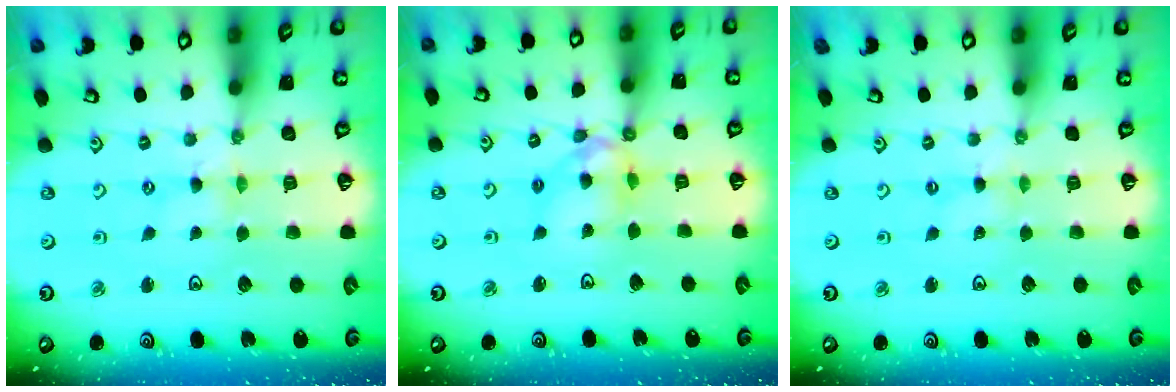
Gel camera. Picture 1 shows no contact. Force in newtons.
{"total": 10.3, "press": 10.3, "slide": 1.0}
{"total": 1.2, "press": 1.1, "slide": 0.3}